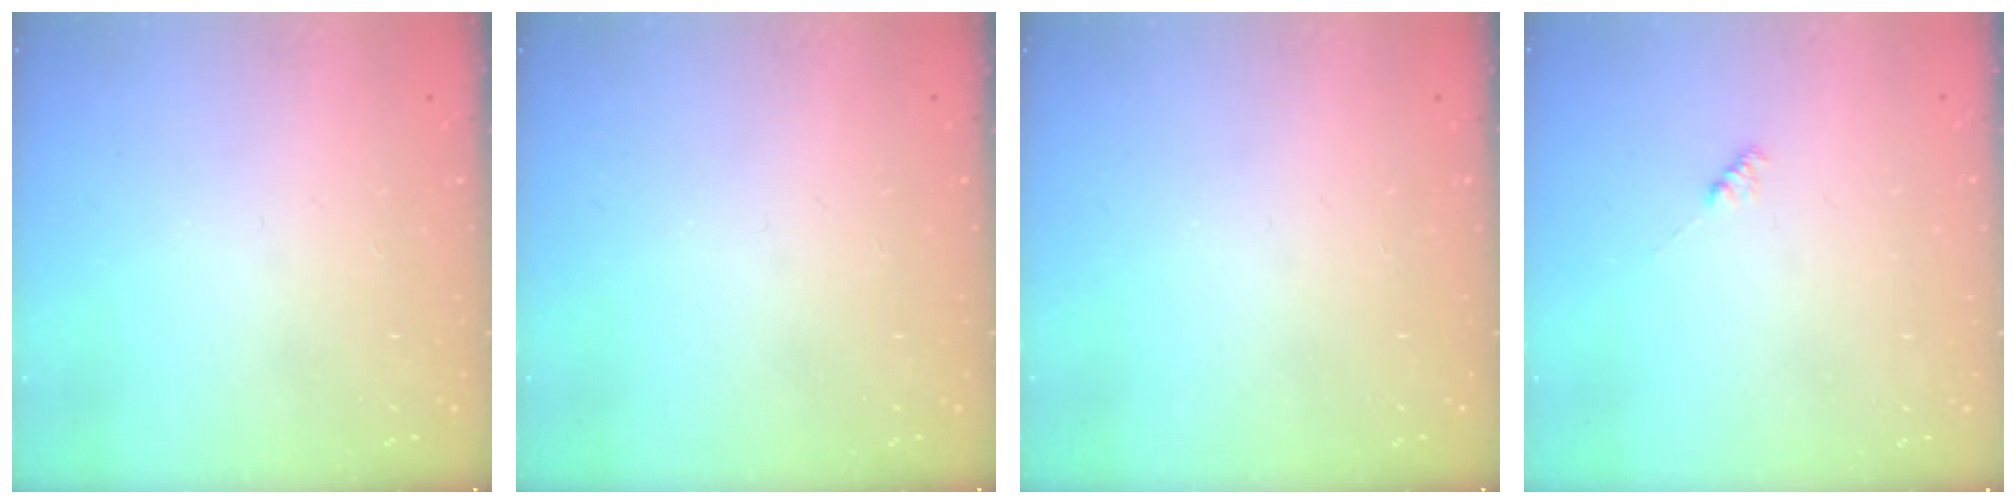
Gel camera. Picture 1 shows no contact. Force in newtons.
{"total": 0.0}
{"total": 0.0}
{"total": 2.1, "press": 2.0, "slide": 0.5}